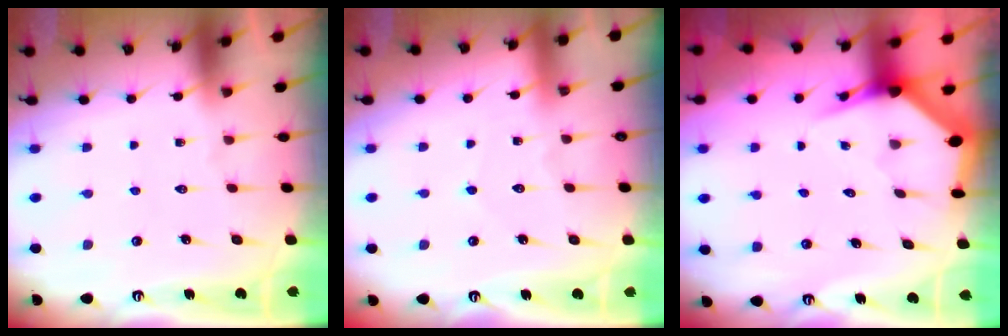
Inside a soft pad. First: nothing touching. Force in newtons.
{"total": 4.6, "press": 4.5, "slide": 0.6}
{"total": 3.9, "press": 3.8, "slide": 0.7}